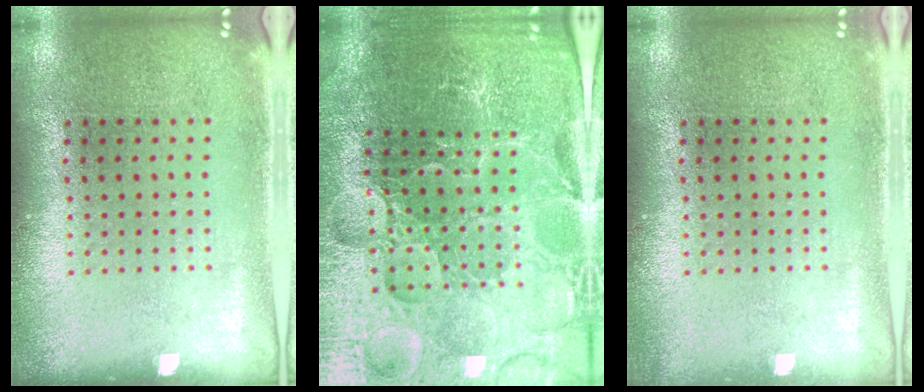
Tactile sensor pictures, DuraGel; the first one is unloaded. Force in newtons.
{"total": 4.4, "press": 4.3, "slide": 1.1}
{"total": 0.5, "press": 0.5, "slide": 0.1}